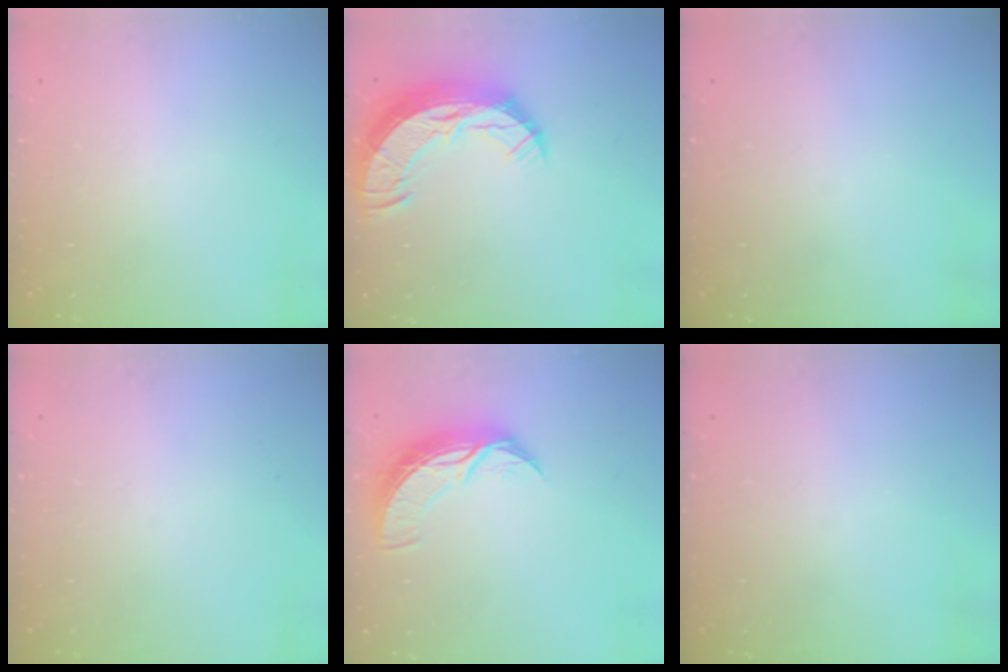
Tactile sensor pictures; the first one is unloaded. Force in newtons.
{"total": 13.5, "press": 13.4, "slide": 1.2}
{"total": 0.0}
{"total": 0.0}
{"total": 9.0, "press": 9.0, "slide": 0.6}
{"total": 0.0}